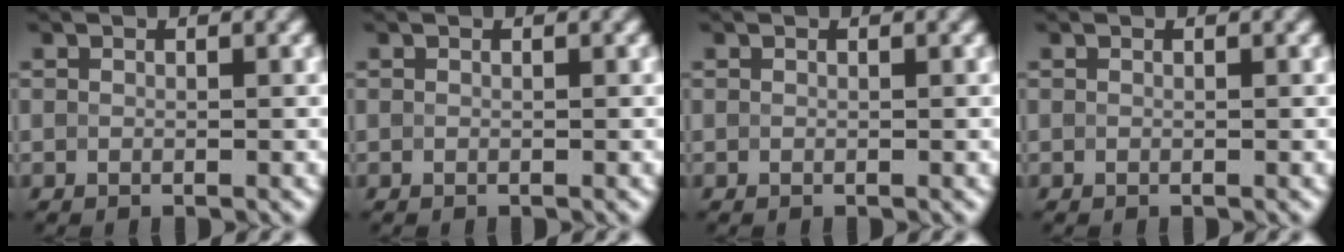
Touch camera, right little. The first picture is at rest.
{"total": 0.0}
{"total": 0.0}
{"total": 0.0}